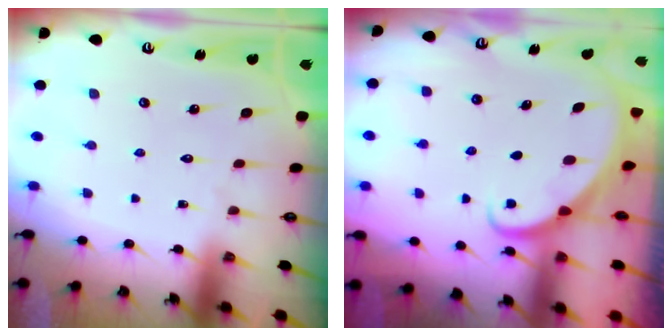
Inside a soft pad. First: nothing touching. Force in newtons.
{"total": 2.0, "press": 2.0, "slide": 0.2}